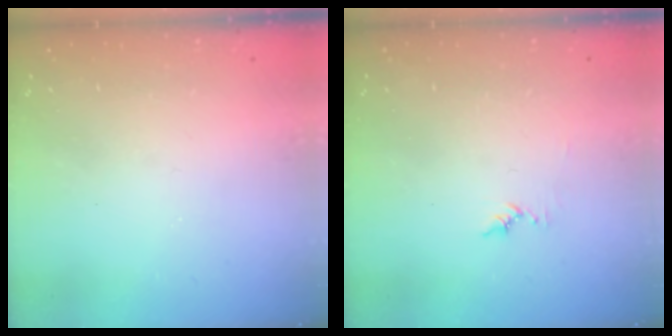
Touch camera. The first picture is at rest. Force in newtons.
{"total": 4.4, "press": 4.4, "slide": 0.4}